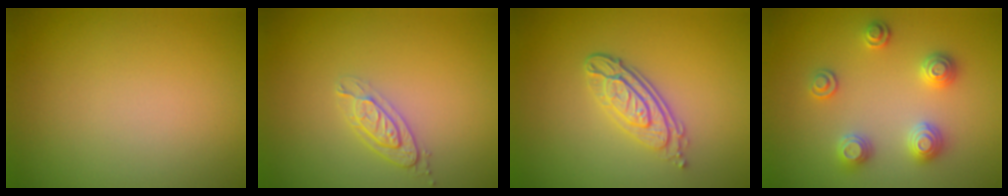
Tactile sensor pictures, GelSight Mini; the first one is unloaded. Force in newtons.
{"total": 2.1, "press": 1.9, "slide": 0.9}
{"total": 4.1, "press": 3.0, "slide": 2.7}
{"total": 2.9, "press": 2.8, "slide": 0.8}